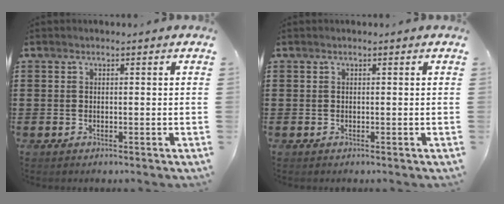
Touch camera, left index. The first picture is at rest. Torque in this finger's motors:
{"motor_torque": [0.01, 0.00, 0.02, 0.00]}